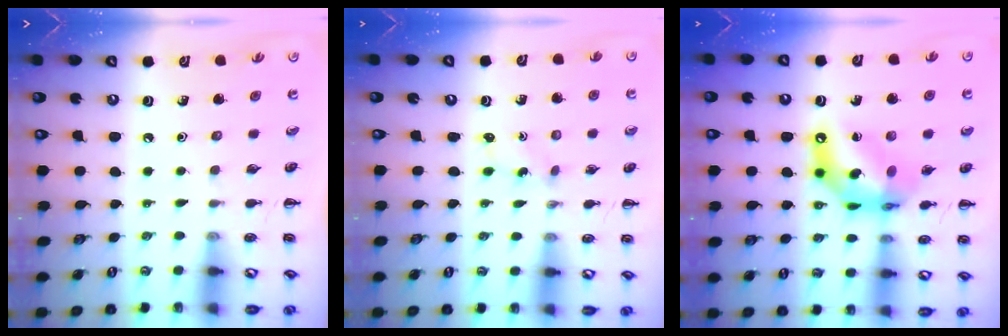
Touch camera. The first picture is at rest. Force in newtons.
{"total": 1.0, "press": 0.9, "slide": 0.4}
{"total": 12.7, "press": 12.2, "slide": 3.5}